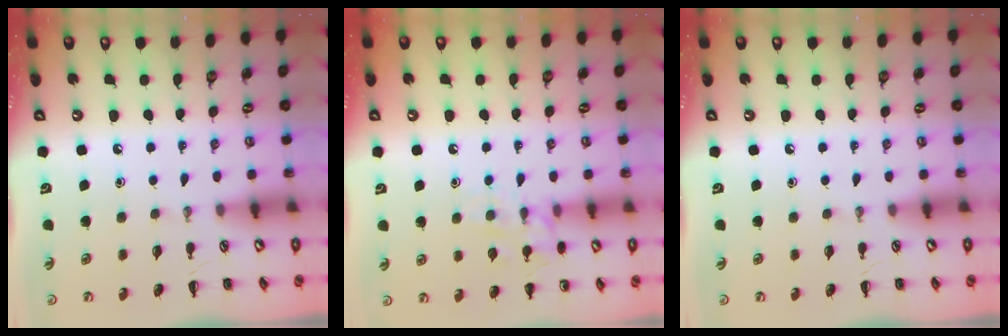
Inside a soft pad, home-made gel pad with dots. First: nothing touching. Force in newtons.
{"total": 10.7, "press": 10.6, "slide": 0.9}
{"total": 0.0}